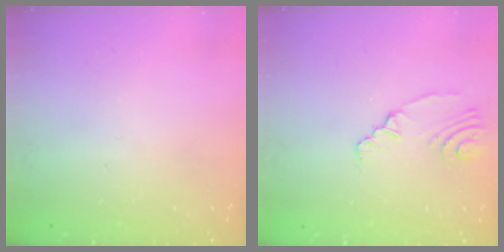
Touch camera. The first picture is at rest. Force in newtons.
{"total": 3.0, "press": 2.6, "slide": 1.6}